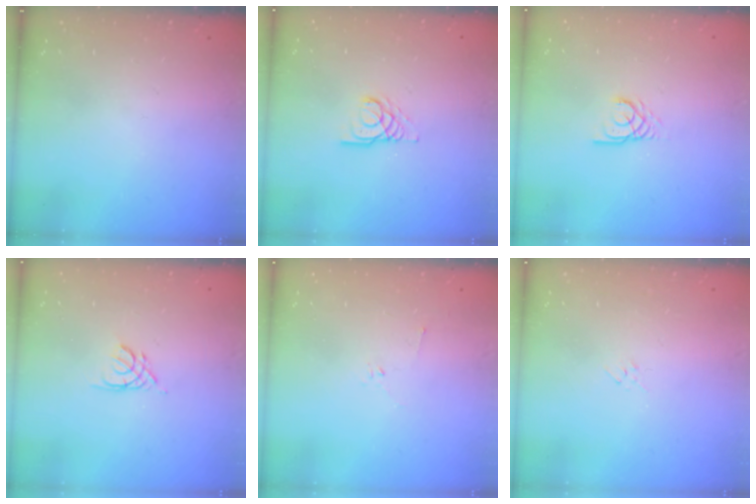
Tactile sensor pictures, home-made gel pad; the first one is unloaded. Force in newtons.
{"total": 4.1, "press": 4.1, "slide": 0.4}
{"total": 2.9, "press": 2.9, "slide": 0.2}
{"total": 2.1, "press": 2.0, "slide": 0.4}
{"total": 2.2, "press": 2.1, "slide": 0.7}
{"total": 2.9, "press": 2.9, "slide": 0.6}